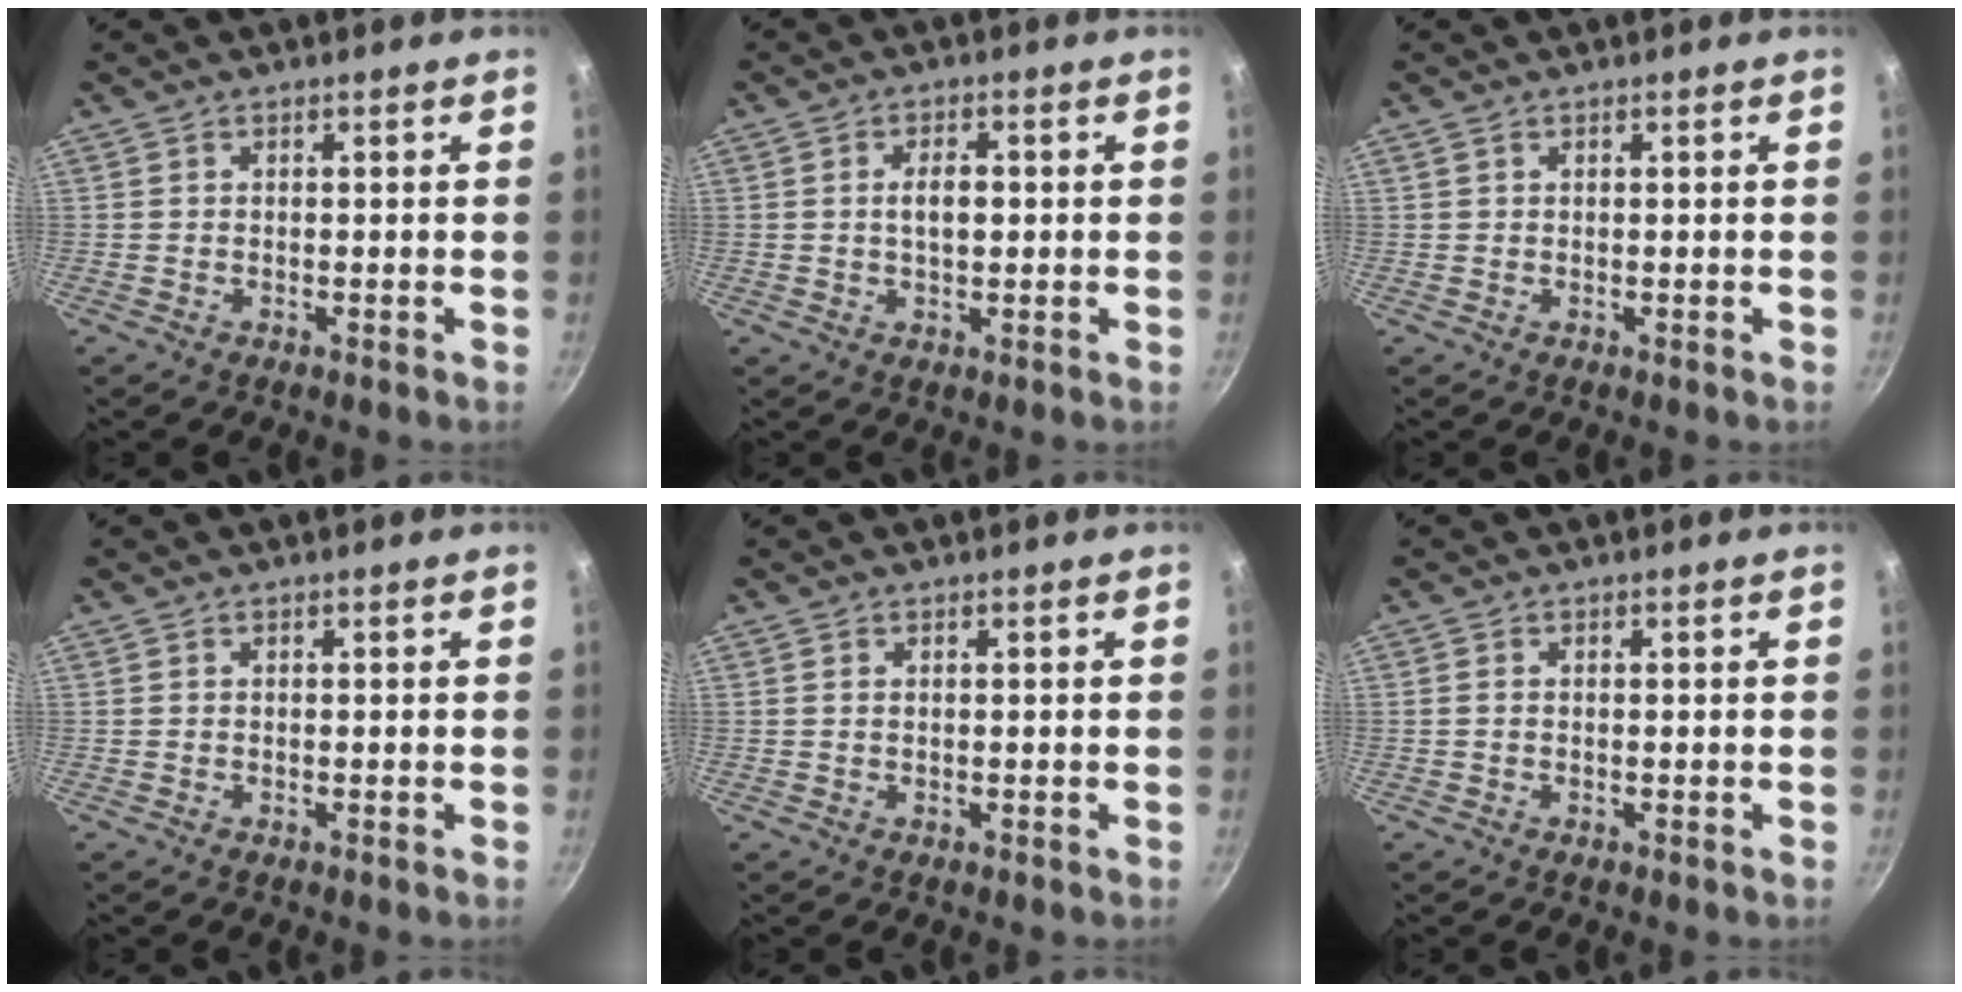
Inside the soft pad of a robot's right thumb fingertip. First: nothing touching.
{"total": 4.7, "force": [0.3, 2.5, 4.0], "torque": [-0.053, 0.008, 0.004]}
{"total": 0.6, "force": [0.3, 0.4, 0.3], "torque": [-0.005, 0.001, 0.006]}
{"total": 0.0}
{"total": 0.0}
{"total": 0.5, "force": [0.0, 0.4, 0.4], "torque": [-0.008, 0.002, -0.001]}